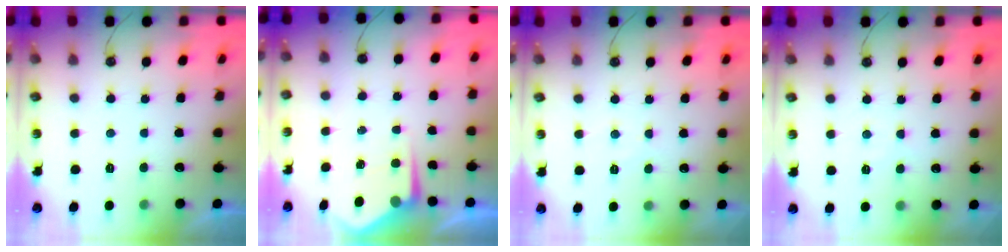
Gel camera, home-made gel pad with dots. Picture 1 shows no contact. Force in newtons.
{"total": 5.8, "press": 5.8, "slide": 0.3}
{"total": 5.2, "press": 5.2, "slide": 0.7}
{"total": 5.0, "press": 5.0, "slide": 0.7}